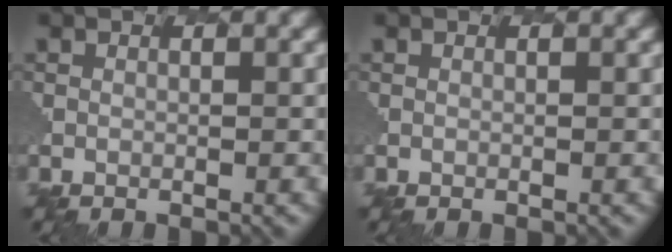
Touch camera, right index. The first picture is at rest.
{"total": 0.0}